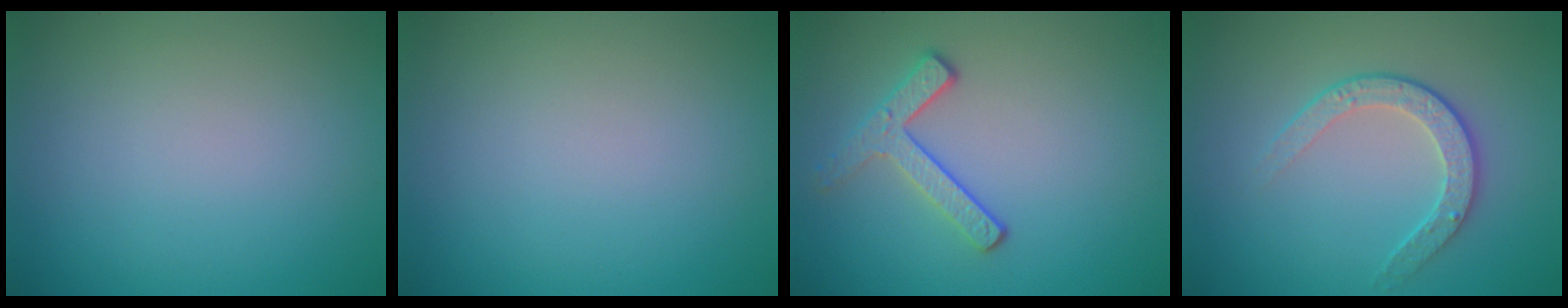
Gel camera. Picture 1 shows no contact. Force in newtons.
{"total": 0.0}
{"total": 2.7, "press": 2.3, "slide": 1.3}
{"total": 2.6, "press": 2.0, "slide": 1.7}